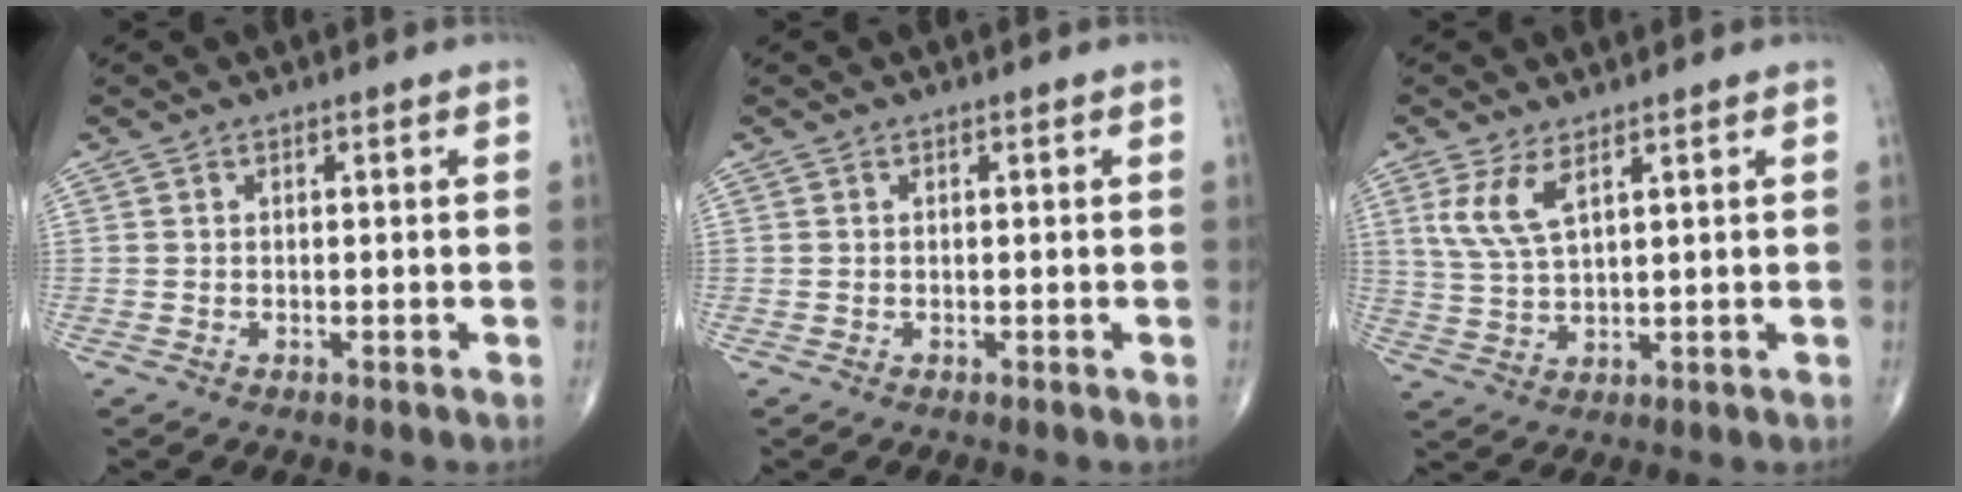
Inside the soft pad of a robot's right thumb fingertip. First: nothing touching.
{"total": 0.0}
{"total": 6.1, "force": [3.1, 2.0, 4.9], "torque": [-0.111, -0.012, 0.072]}